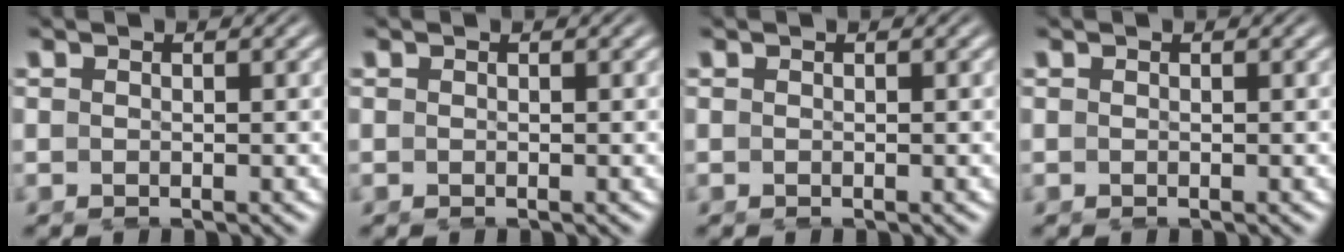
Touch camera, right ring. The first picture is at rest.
{"total": 0.0}
{"total": 0.0}
{"total": 0.0}